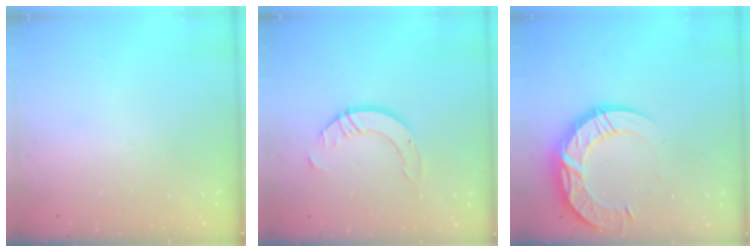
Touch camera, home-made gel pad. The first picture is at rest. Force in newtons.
{"total": 8.1, "press": 8.1, "slide": 0.7}
{"total": 19.5, "press": 19.4, "slide": 1.5}